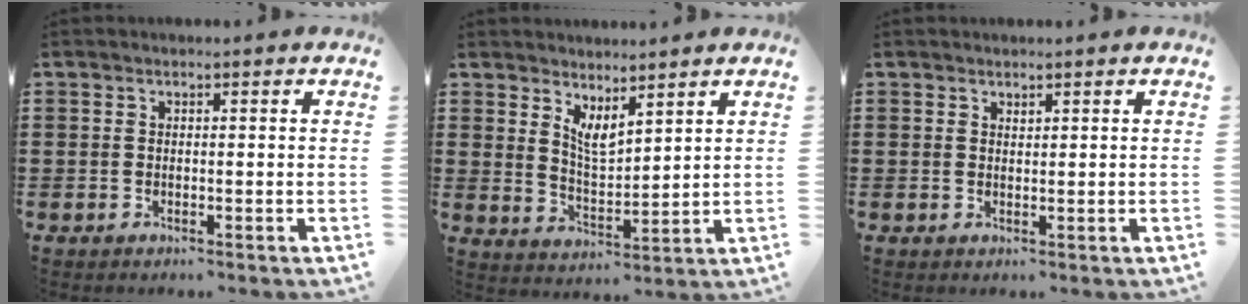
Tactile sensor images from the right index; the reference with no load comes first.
{"total": 4.1, "force": [3.4, 1.1, 2.0], "torque": [-0.048, -0.012, 0.061]}
{"total": 0.7, "force": [0.7, 0.2, 0.0], "torque": [0.000, 0.001, 0.014]}